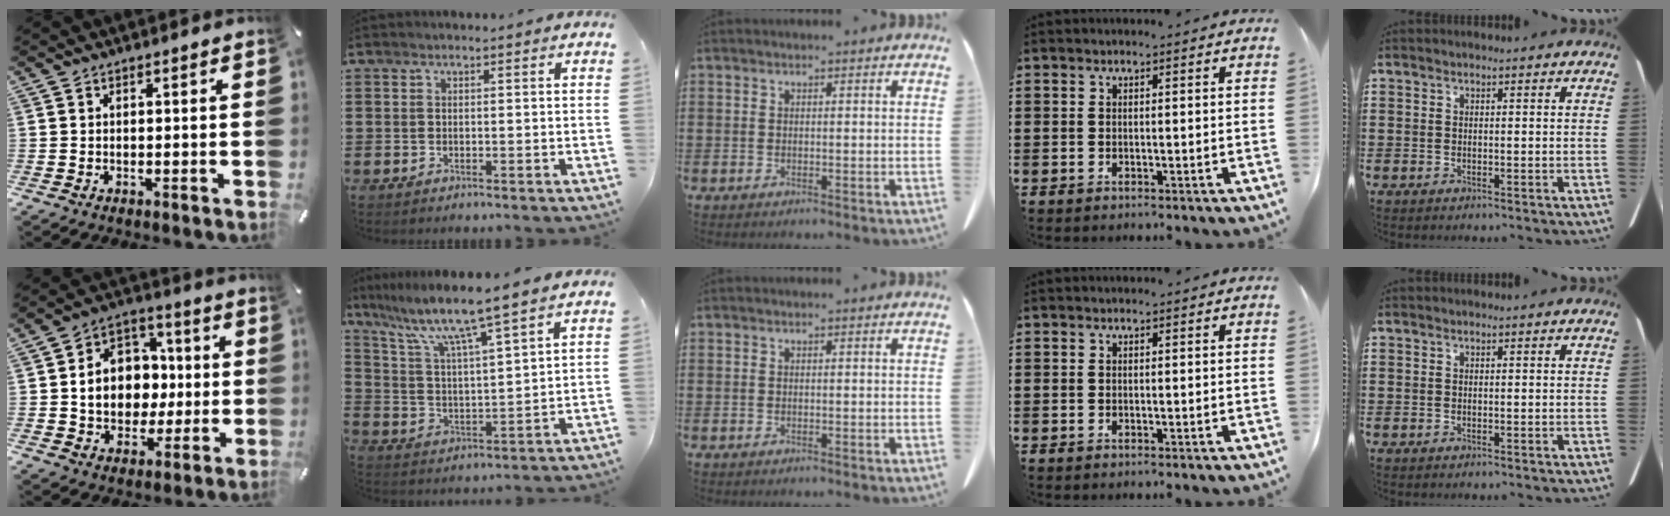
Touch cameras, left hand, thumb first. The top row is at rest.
{"thumb": {"total": 12.9, "force": [-0.5, 11.1, 6.5], "torque": [-0.115, 0.017, 0.000]}, "index": {"total": 8.2, "force": [6.7, -0.4, 4.7], "torque": [-0.119, -0.044, 0.106]}}